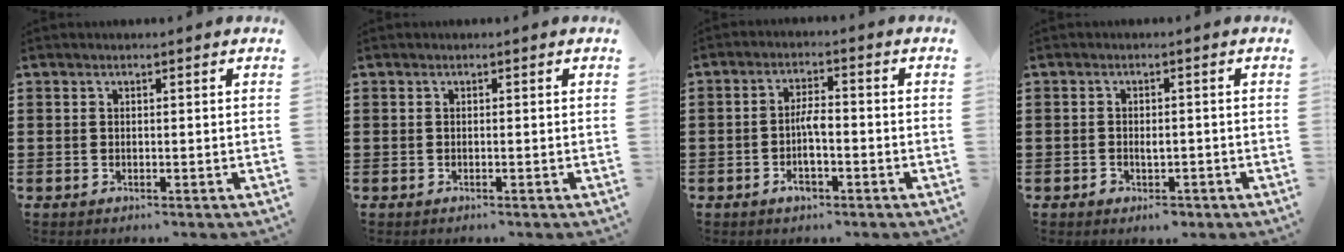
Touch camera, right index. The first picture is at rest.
{"total": 0.0}
{"total": 4.4, "force": [-1.5, 1.7, 3.8], "torque": [-0.074, 0.005, -0.029]}
{"total": 1.7, "force": [-1.0, 1.0, 1.0], "torque": [-0.022, 0.000, -0.019]}